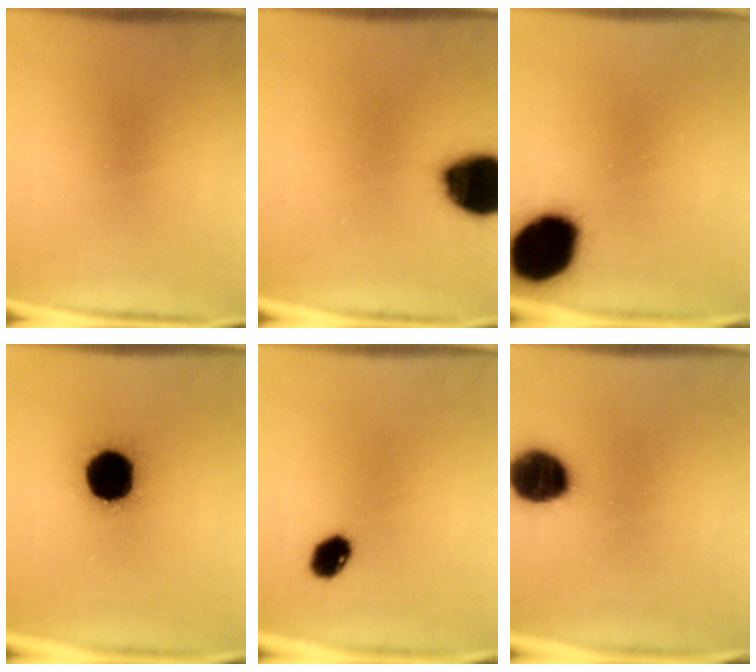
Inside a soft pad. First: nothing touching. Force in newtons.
{"total": 18.9}
{"total": 19.5}
{"total": 19.7}
{"total": 5.4}
{"total": 12.3}